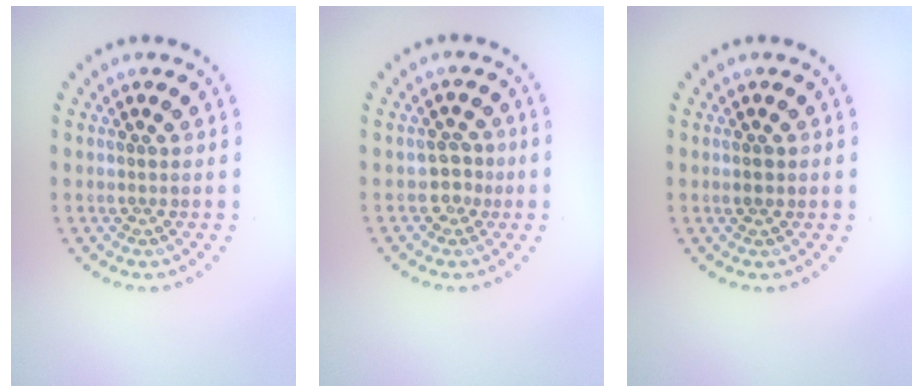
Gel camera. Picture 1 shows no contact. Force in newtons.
{"total": 1.7, "press": 1.3, "slide": 1.0}
{"total": 1.1, "press": 1.1, "slide": 0.1}